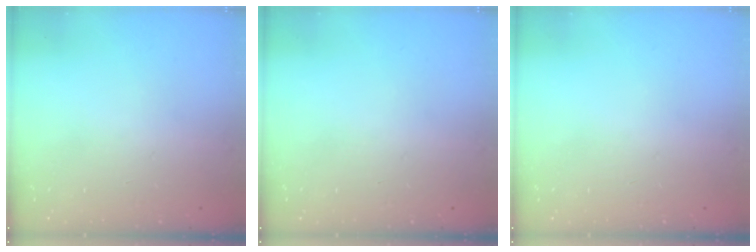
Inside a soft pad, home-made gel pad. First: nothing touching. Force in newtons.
{"total": 0.0}
{"total": 0.0}